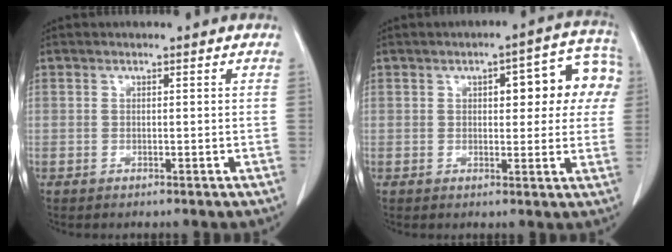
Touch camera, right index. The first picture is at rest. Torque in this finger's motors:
{"motor_torque": [0.78, 0.43, 0.17, 0.03]}